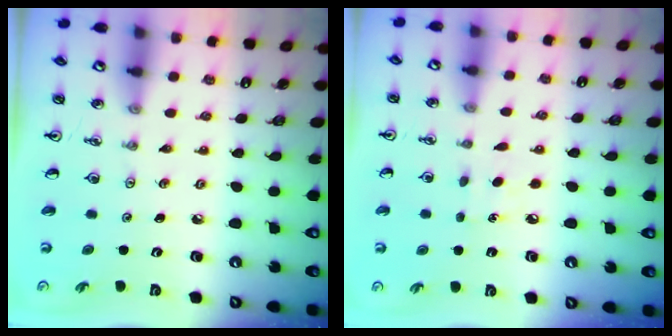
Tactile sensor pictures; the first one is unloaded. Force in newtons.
{"total": 6.2, "press": 6.1, "slide": 0.7}